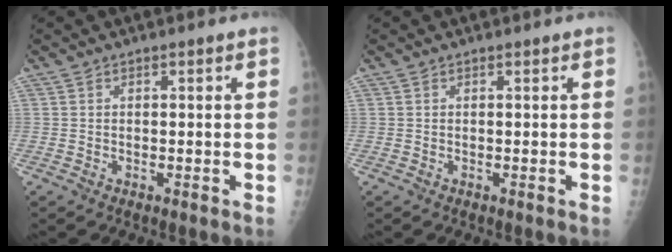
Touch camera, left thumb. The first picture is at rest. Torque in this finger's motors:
{"motor_torque": [0.01, 0.00, 0.00, -0.01, 0.00]}